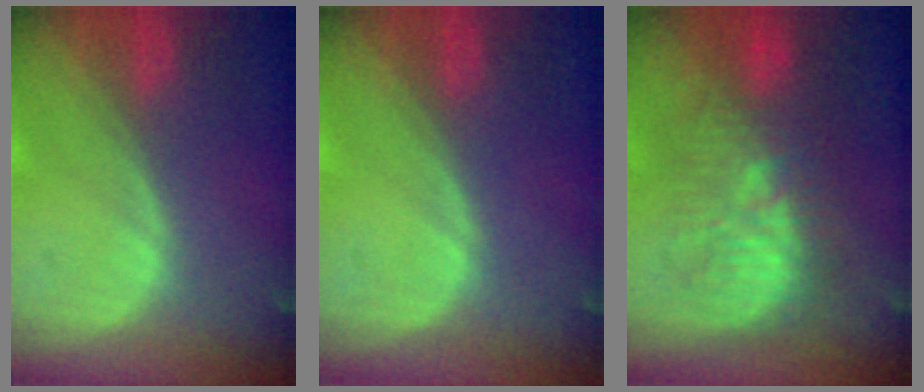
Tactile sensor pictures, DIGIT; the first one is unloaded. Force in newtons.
{"total": 0.0}
{"total": 9.9, "press": 9.9, "slide": 0.3}